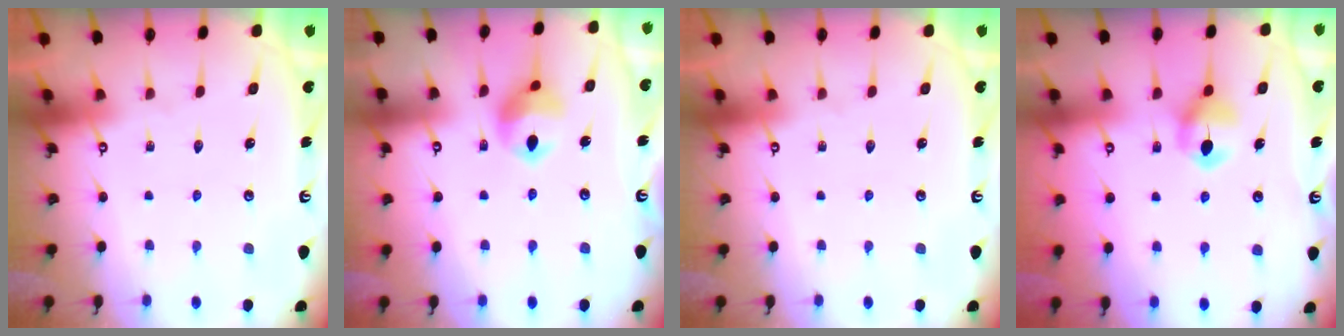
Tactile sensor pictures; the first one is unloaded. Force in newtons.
{"total": 10.5, "press": 10.4, "slide": 1.4}
{"total": 0.0}
{"total": 6.5, "press": 6.5, "slide": 0.7}